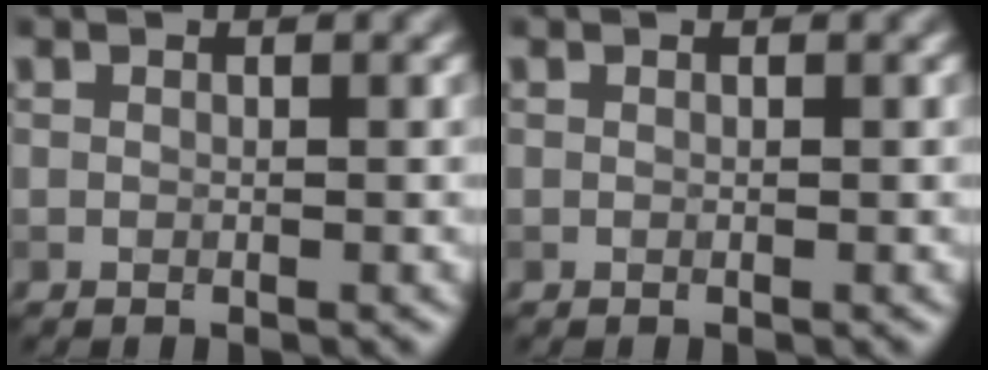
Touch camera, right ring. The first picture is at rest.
{"total": 0.0}